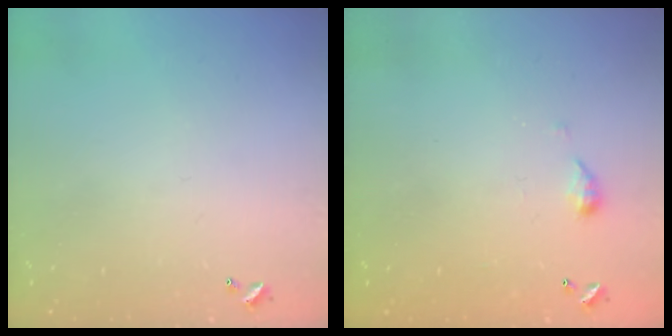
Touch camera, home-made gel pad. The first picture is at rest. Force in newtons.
{"total": 3.6, "press": 3.5, "slide": 0.5}